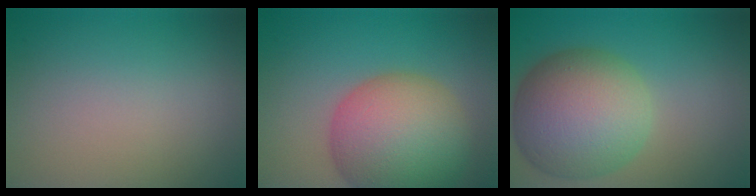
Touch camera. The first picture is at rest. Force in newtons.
{"total": 11.4, "press": 11.4, "slide": 0.6}
{"total": 10.4, "press": 10.4, "slide": 0.5}